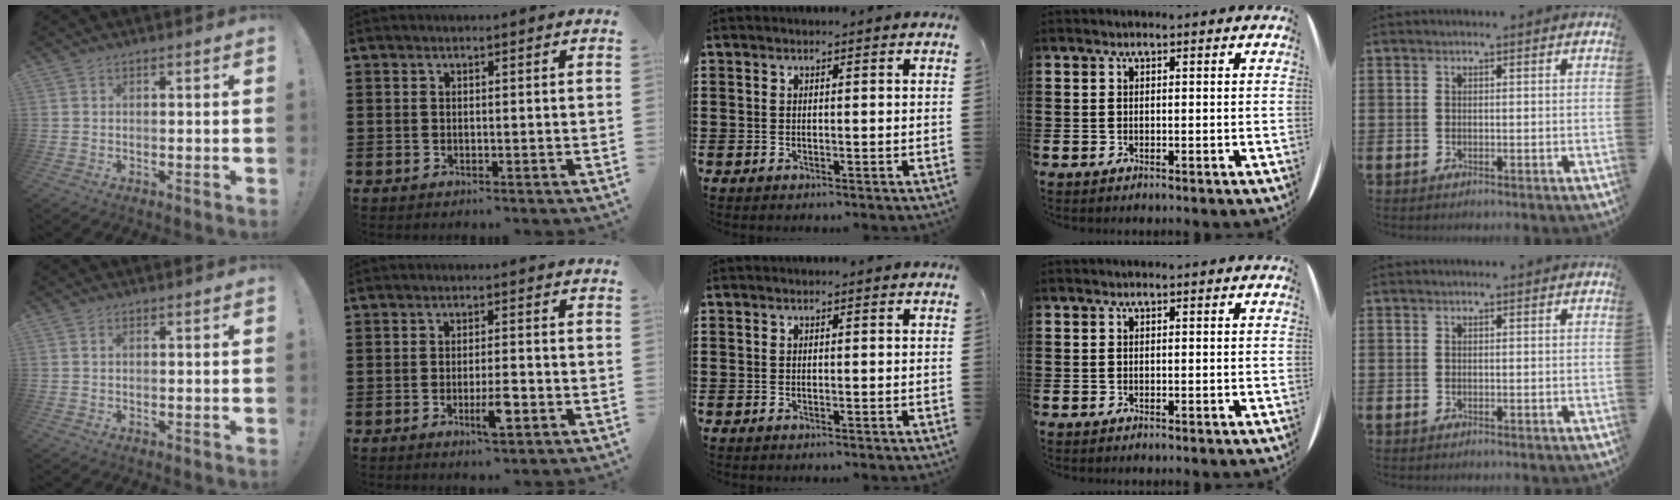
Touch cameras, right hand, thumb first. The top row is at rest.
{"thumb": {"total": 0.6, "force": [0.2, 0.3, 0.4], "torque": [-0.010, 0.002, 0.005]}, "index": {"total": 4.7, "force": [-1.9, 0.9, 4.2], "torque": [-0.080, -0.007, -0.036]}}